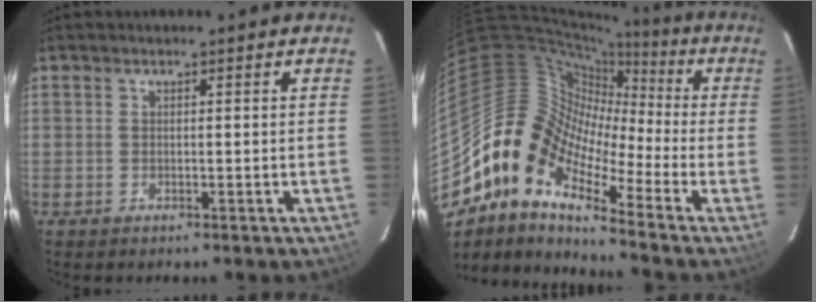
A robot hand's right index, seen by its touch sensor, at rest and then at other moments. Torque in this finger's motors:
{"motor_torque": [0.69, -0.93, 0.85, 0.18]}